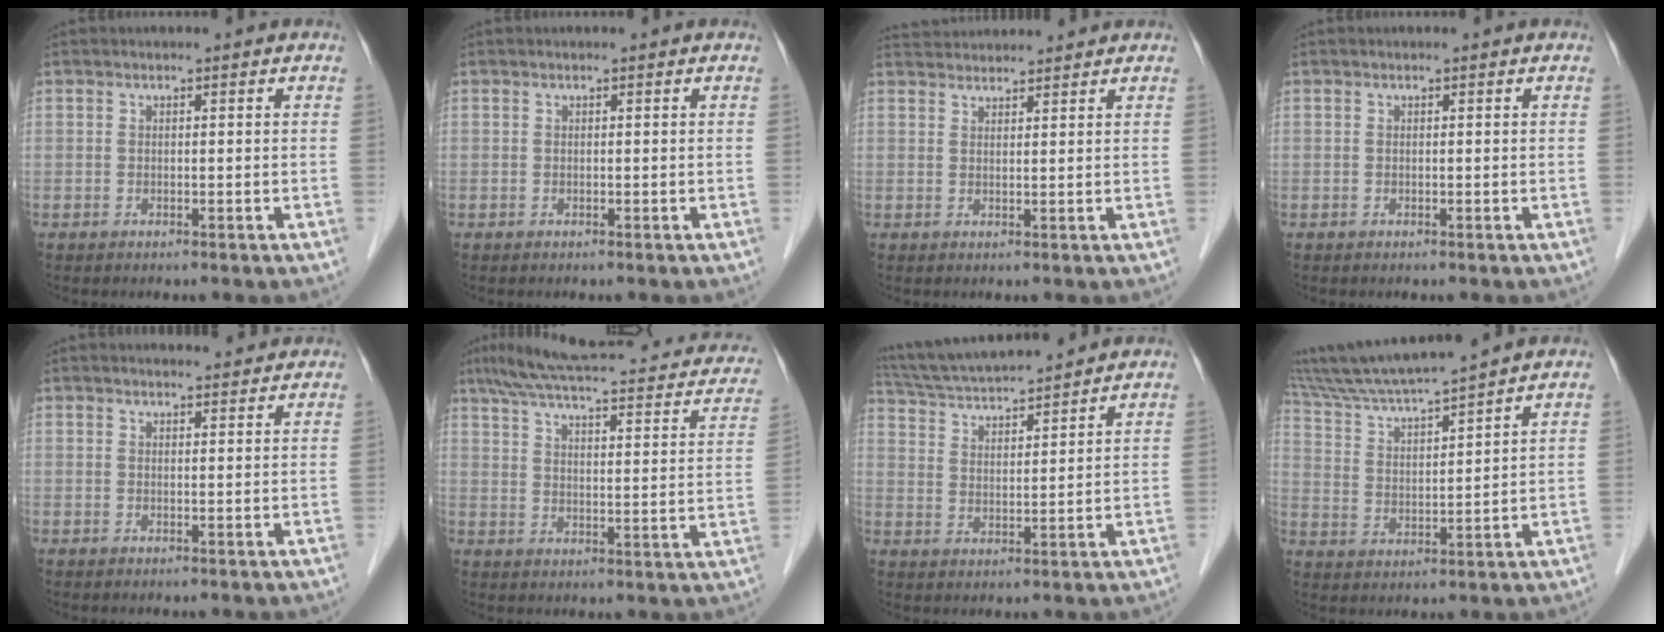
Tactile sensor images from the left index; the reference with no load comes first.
{"total": 0.0}
{"total": 5.4, "force": [5.3, 0.3, 0.7], "torque": [-0.018, 0.038, 0.085]}
{"total": 0.0}
{"total": 3.5, "force": [3.4, 0.6, 0.7], "torque": [-0.013, 0.009, 0.041]}
{"total": 23.9, "force": [18.5, 5.5, 14.0], "torque": [-0.205, 0.030, 0.223]}
{"total": 13.0, "force": [12.0, 0.6, 5.0], "torque": [-0.098, 0.019, 0.206]}
{"total": 11.4, "force": [10.3, -1.1, 4.8], "torque": [-0.095, 0.010, 0.188]}